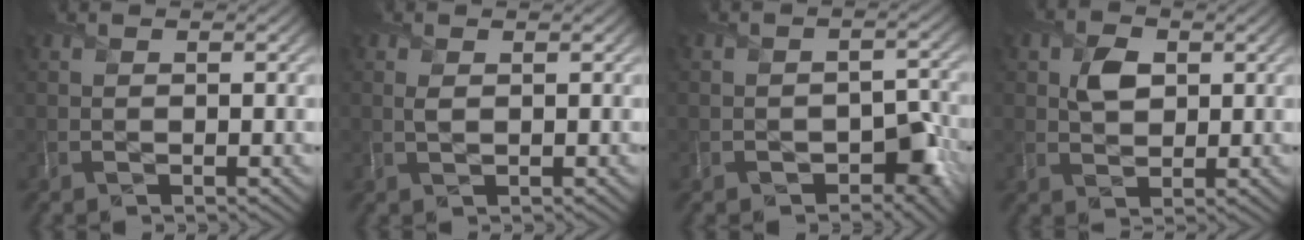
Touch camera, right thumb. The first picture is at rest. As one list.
[{"total": 1.0, "force": [0.3, 0.6, 0.8], "torque": [-0.022, -0.003, 0.004]}, {"total": 4.8, "force": [-2.2, 3.2, 2.7], "torque": [-0.030, -0.009, -0.037]}, {"total": 3.9, "force": [0.9, 2.8, 2.5], "torque": [-0.055, 0.003, 0.013]}]